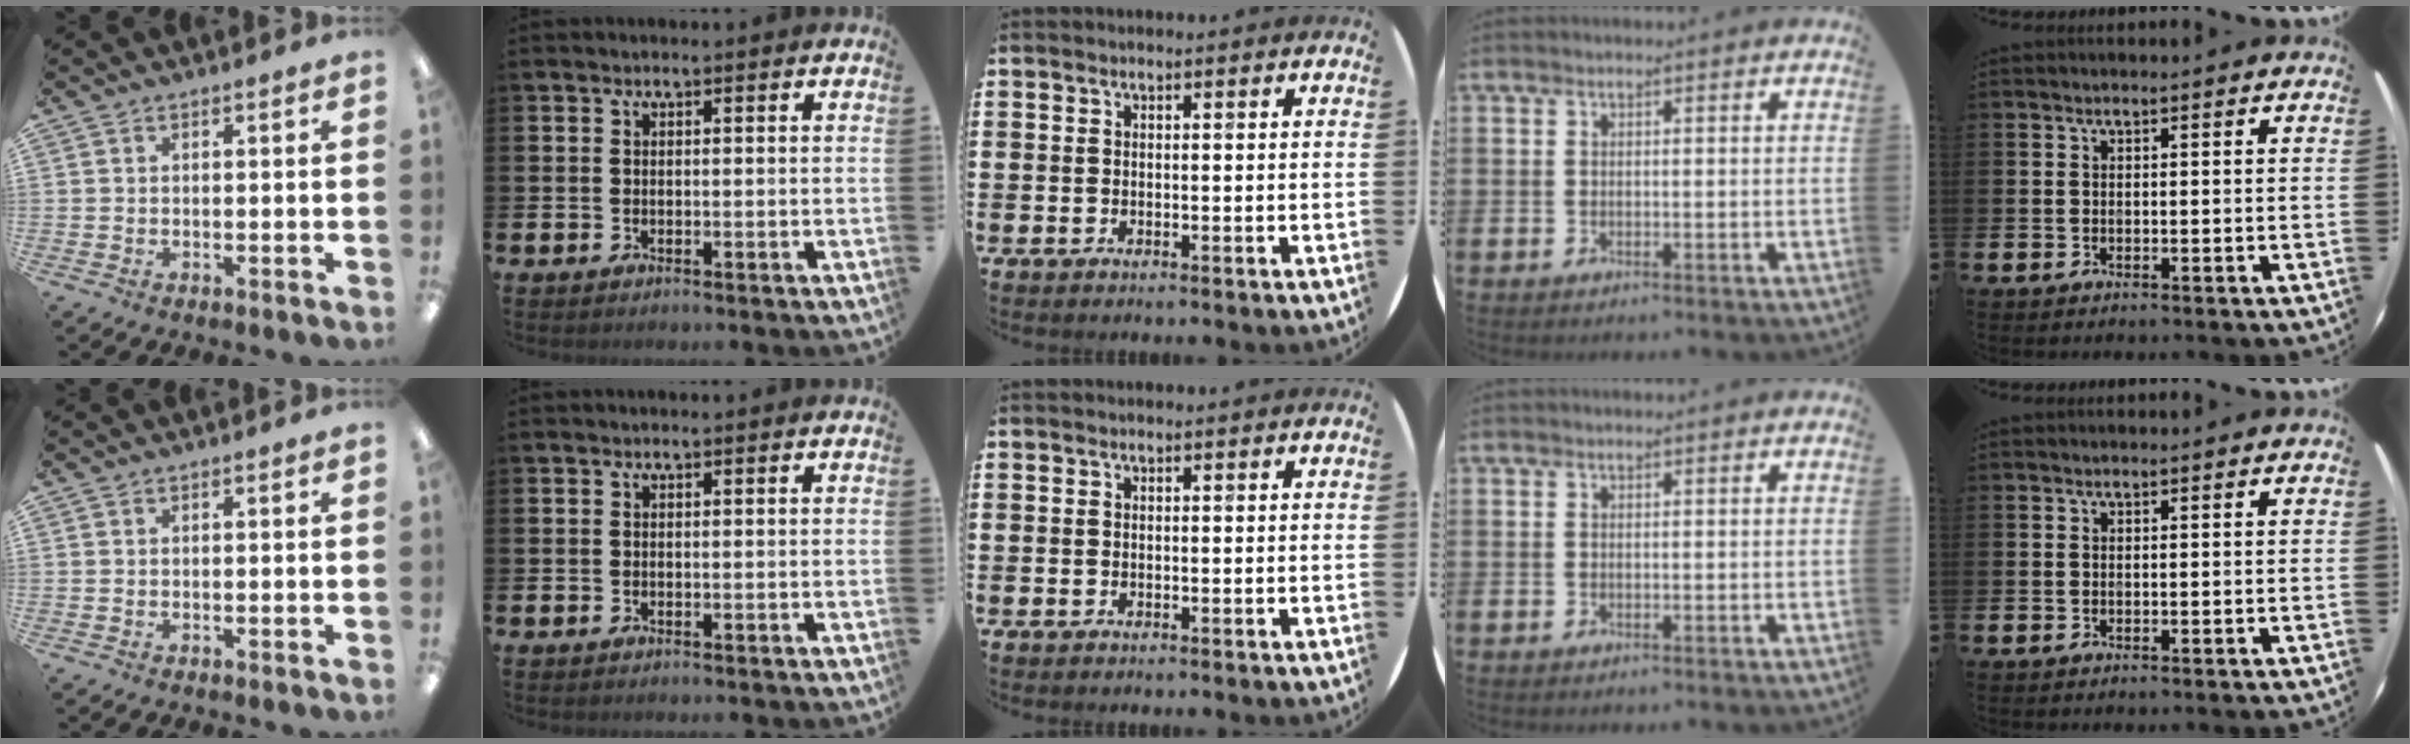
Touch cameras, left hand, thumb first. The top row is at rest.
{}